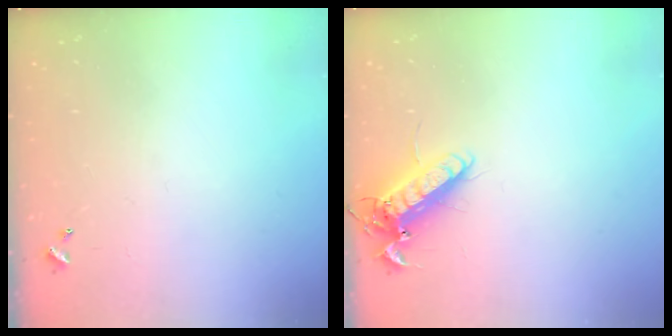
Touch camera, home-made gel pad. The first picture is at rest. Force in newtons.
{"total": 13.2, "press": 13.0, "slide": 2.1}